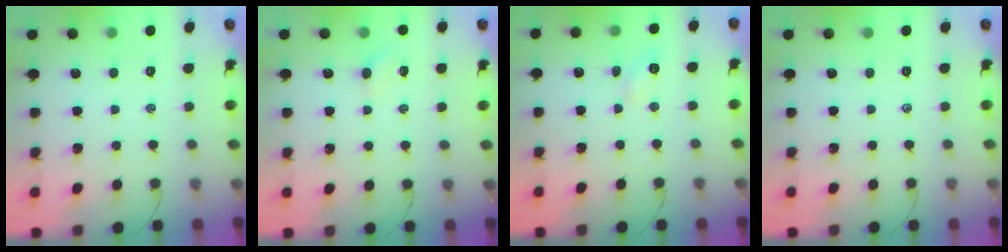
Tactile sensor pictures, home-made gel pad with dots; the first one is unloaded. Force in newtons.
{"total": 1.6, "press": 1.5, "slide": 0.6}
{"total": 4.1, "press": 3.8, "slide": 1.6}
{"total": 0.0}